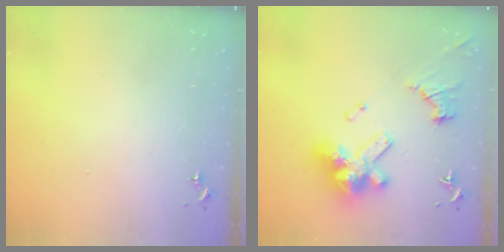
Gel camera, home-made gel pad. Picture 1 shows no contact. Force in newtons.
{"total": 18.8, "press": 18.7, "slide": 2.2}